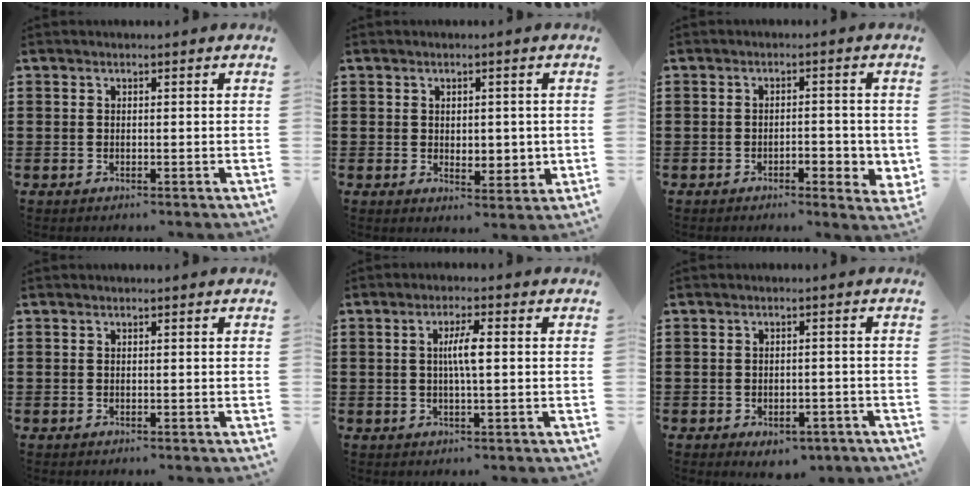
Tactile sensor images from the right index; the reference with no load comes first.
{"total": 3.0, "force": [0.7, 2.3, 1.8], "torque": [-0.026, 0.006, 0.008]}
{"total": 3.2, "force": [-1.3, 1.2, 2.6], "torque": [-0.044, 0.006, -0.023]}
{"total": 0.0}
{"total": 3.9, "force": [0.3, 0.5, 3.9], "torque": [-0.071, 0.000, 0.001]}
{"total": 2.8, "force": [-2.3, 1.2, 1.1], "torque": [-0.019, 0.007, -0.045]}